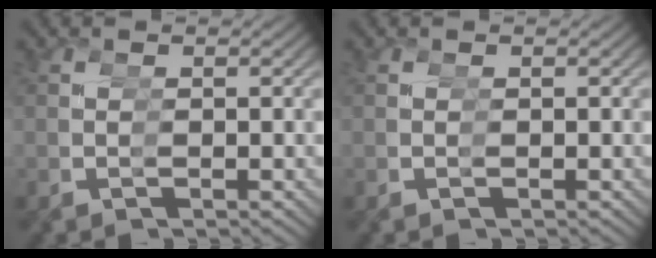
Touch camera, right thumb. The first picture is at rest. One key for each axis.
{"total": 0.0}